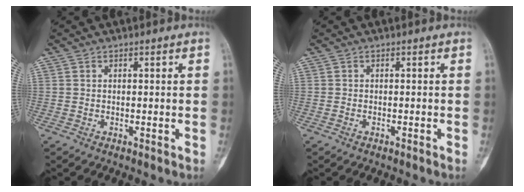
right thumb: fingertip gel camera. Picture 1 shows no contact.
{"total": 0.0}